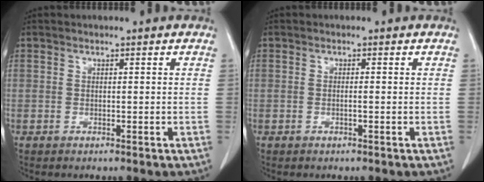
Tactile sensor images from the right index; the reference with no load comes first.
{"total": 0.5, "force": [-0.1, -0.1, 0.5], "torque": [-0.005, 0.002, 0.000]}